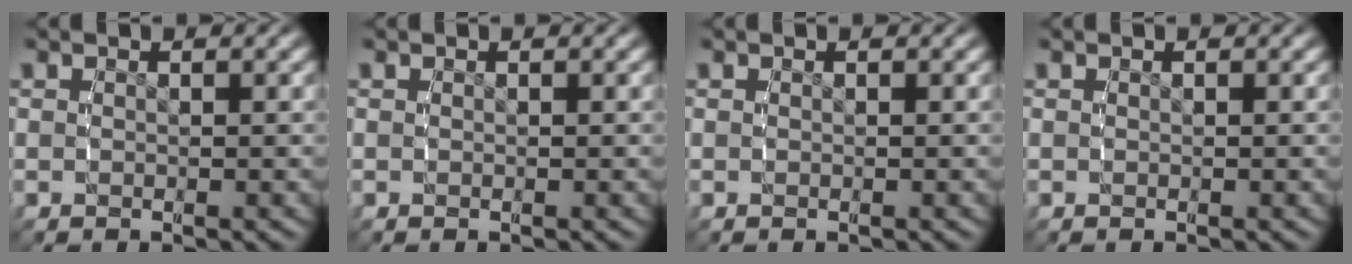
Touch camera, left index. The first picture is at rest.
{"total": 0.0}
{"total": 0.0}
{"total": 0.0}